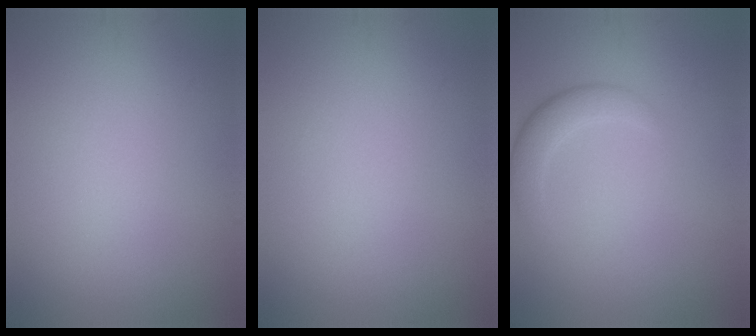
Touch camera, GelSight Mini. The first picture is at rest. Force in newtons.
{"total": 0.0}
{"total": 2.5, "press": 2.5, "slide": 0.2}